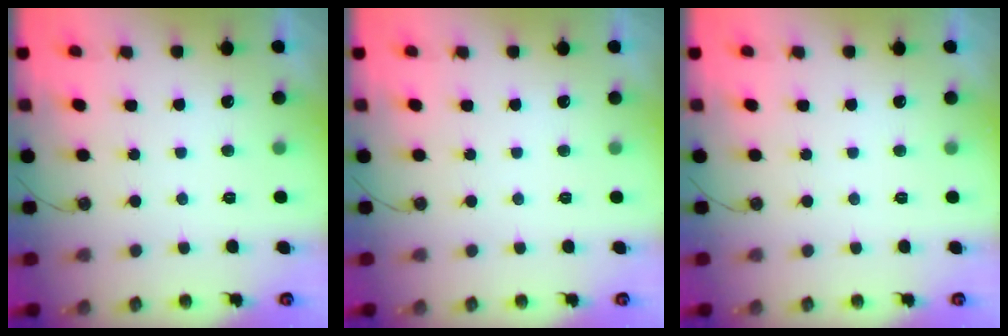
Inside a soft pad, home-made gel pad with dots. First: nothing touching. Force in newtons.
{"total": 0.0}
{"total": 0.0}